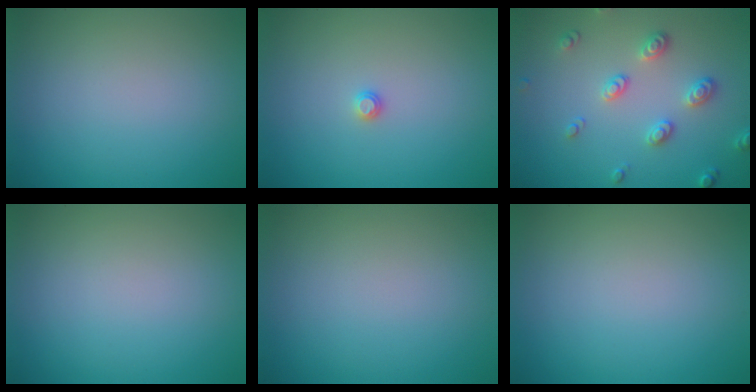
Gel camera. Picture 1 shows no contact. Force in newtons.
{"total": 0.6, "press": 0.6, "slide": 0.2}
{"total": 3.1, "press": 2.7, "slide": 1.4}
{"total": 0.0}
{"total": 0.0}
{"total": 0.0}